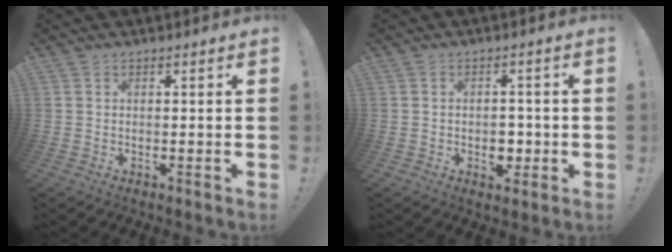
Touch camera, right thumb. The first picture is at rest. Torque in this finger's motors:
{"motor_torque": [0.77, 0.70, 0.51, -0.06, 0.00]}